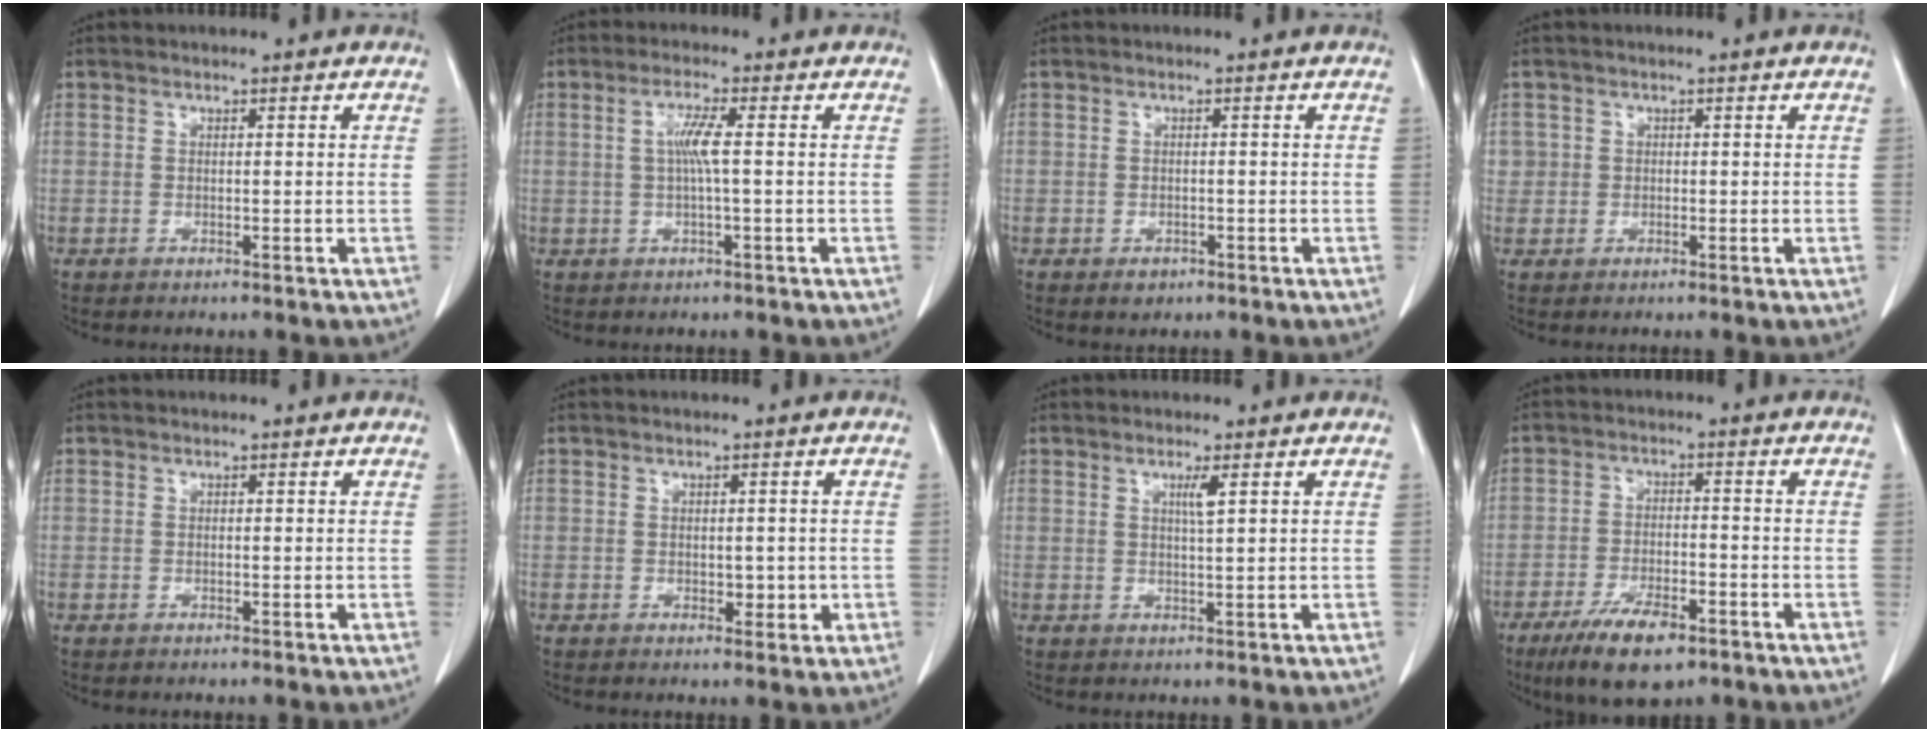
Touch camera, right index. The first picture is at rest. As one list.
[{"total": 3.8, "force": [0.3, 0.0, 3.8], "torque": [-0.076, 0.007, 0.007]}, {"total": 1.5, "force": [-0.8, 1.2, 0.4], "torque": [-0.005, 0.003, -0.004]}, {"total": 1.8, "force": [0.4, 1.8, 0.0], "torque": [0.019, 0.003, 0.002]}, {"total": 0.0}, {"total": 2.3, "force": [-0.2, 1.5, 1.8], "torque": [-0.018, 0.002, 0.004]}, {"total": 1.9, "force": [0.8, -0.3, 1.7], "torque": [-0.032, -0.004, 0.015]}, {"total": 9.0, "force": [-5.7, 3.0, 6.2], "torque": [-0.113, -0.010, -0.093]}]